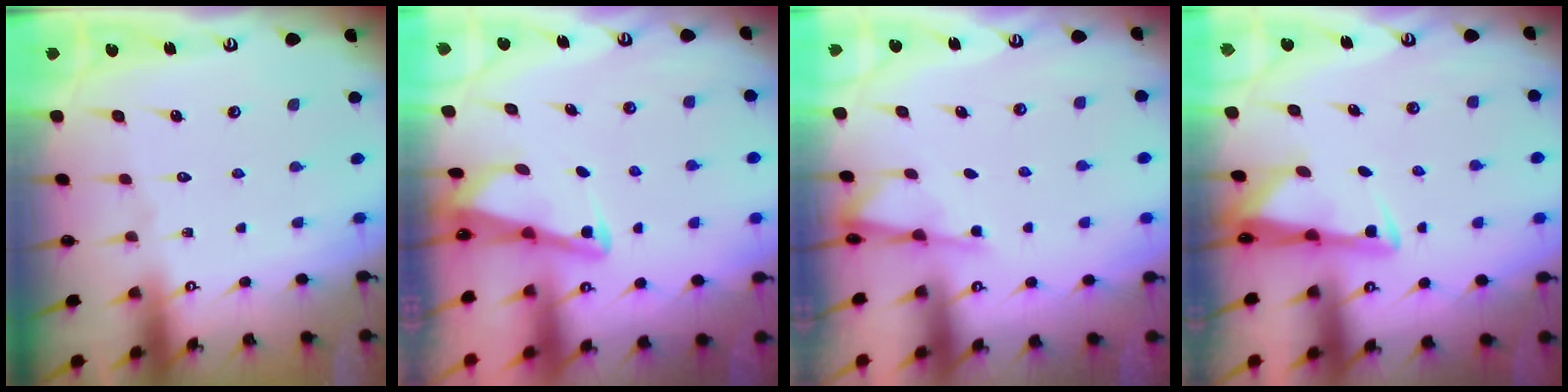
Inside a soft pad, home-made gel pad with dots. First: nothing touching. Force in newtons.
{"total": 3.1, "press": 3.0, "slide": 0.3}
{"total": 1.8, "press": 1.7, "slide": 0.4}
{"total": 3.3, "press": 3.2, "slide": 0.9}